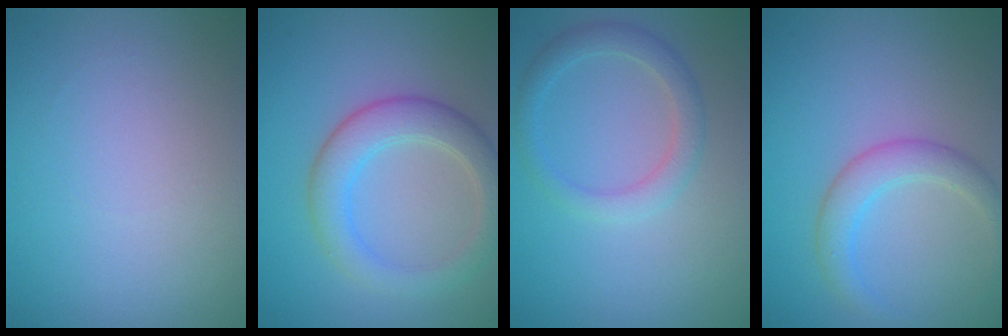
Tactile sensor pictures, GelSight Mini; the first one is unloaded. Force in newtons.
{"total": 4.4, "press": 4.4, "slide": 0.3}
{"total": 2.4, "press": 2.4, "slide": 0.2}
{"total": 2.8, "press": 2.8, "slide": 0.2}